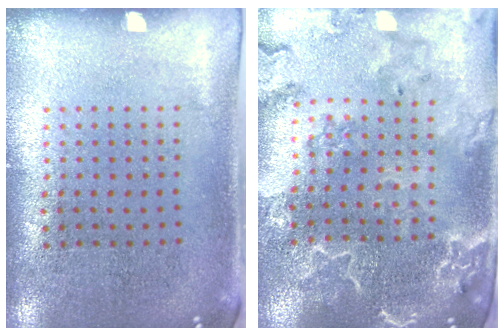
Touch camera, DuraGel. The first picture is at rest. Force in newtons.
{"total": 2.8, "press": 2.6, "slide": 1.0}